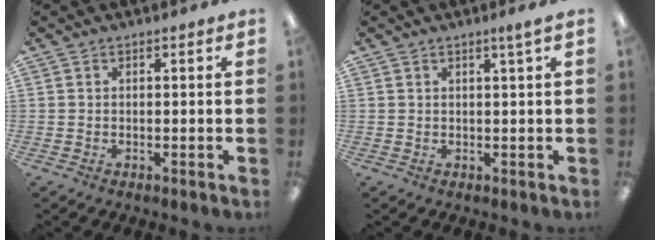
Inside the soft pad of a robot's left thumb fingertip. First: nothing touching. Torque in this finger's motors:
{"motor_torque": [-0.13, 0.01, -0.30, -0.11, 0.01]}